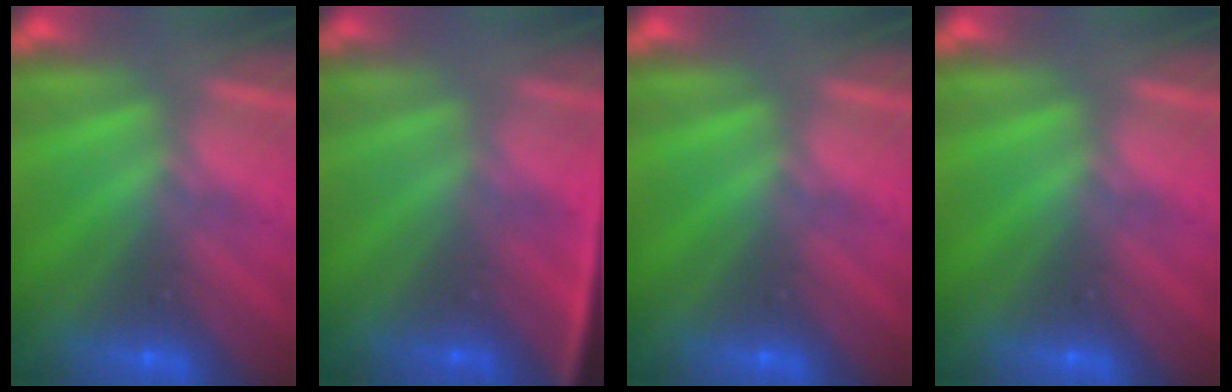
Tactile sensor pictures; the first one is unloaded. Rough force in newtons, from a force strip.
{"total": 2.5}
{"total": 0.0}
{"total": 0.0}